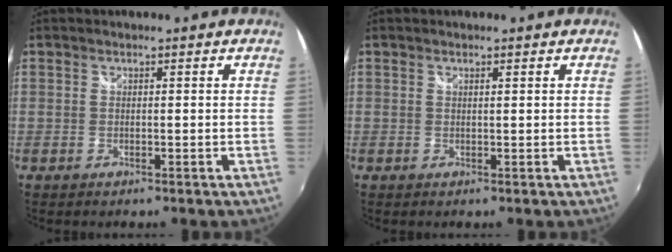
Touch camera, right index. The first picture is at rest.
{"total": 0.0}